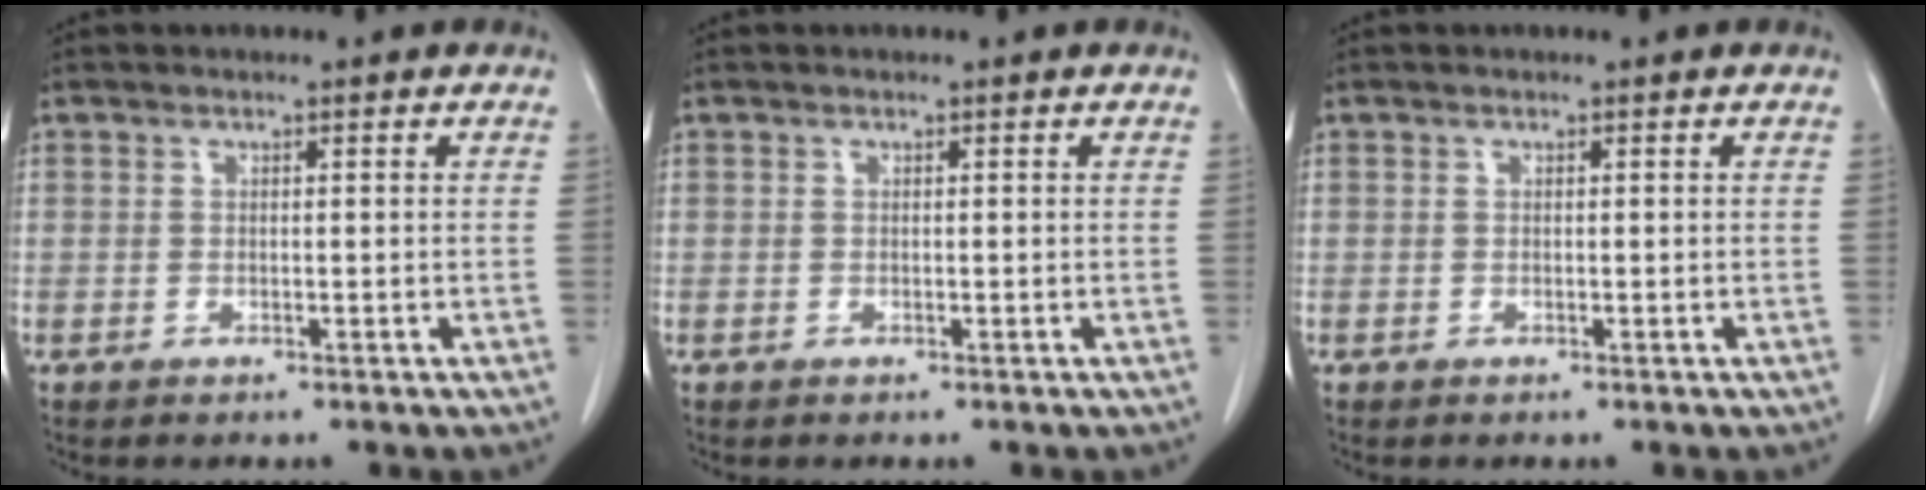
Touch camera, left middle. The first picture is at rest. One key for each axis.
{"total": 0.0}
{"total": 0.0}